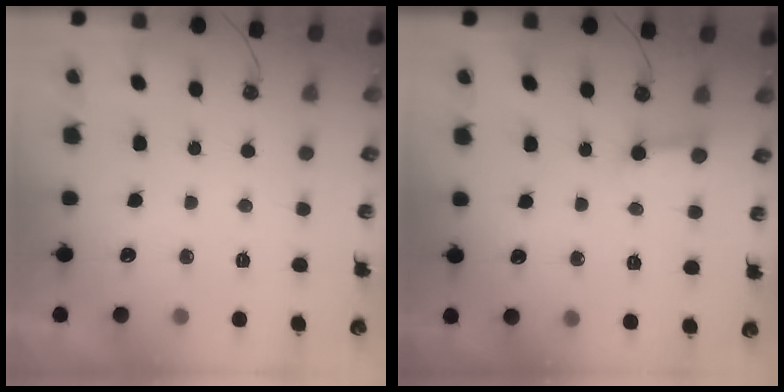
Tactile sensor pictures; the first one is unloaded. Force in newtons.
{"total": 4.1, "press": 4.1, "slide": 0.4}